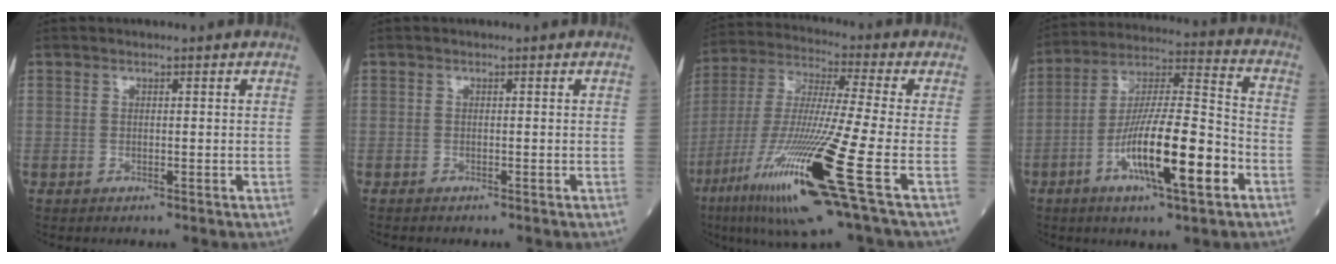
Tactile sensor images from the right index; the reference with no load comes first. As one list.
[{"total": 0.8, "force": [-0.7, 0.1, 0.3], "torque": [-0.009, -0.002, -0.011]}, {"total": 20.2, "force": [-8.4, -0.6, 18.4], "torque": [-0.373, -0.048, -0.162]}, {"total": 16.4, "force": [-6.1, 2.2, 15.1], "torque": [-0.274, -0.005, -0.107]}]